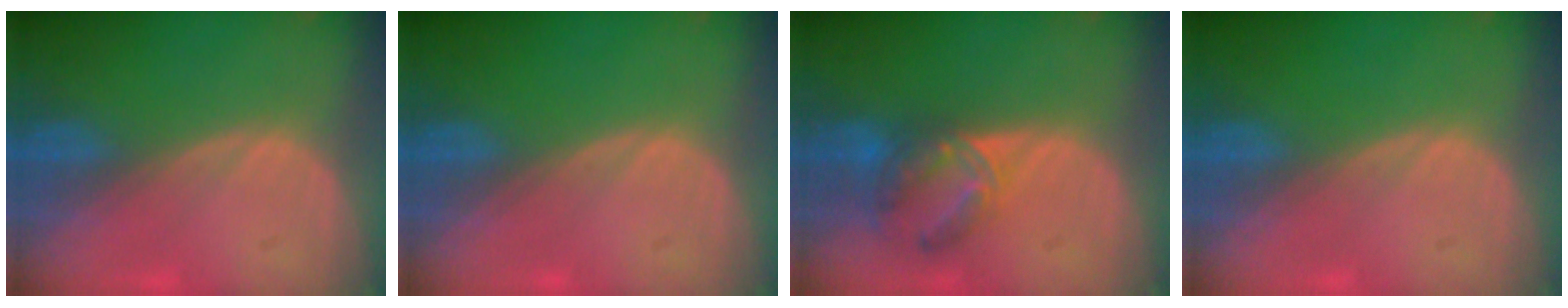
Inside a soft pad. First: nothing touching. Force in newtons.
{"total": 0.0}
{"total": 7.1, "press": 6.2, "slide": 3.6}
{"total": 0.0}